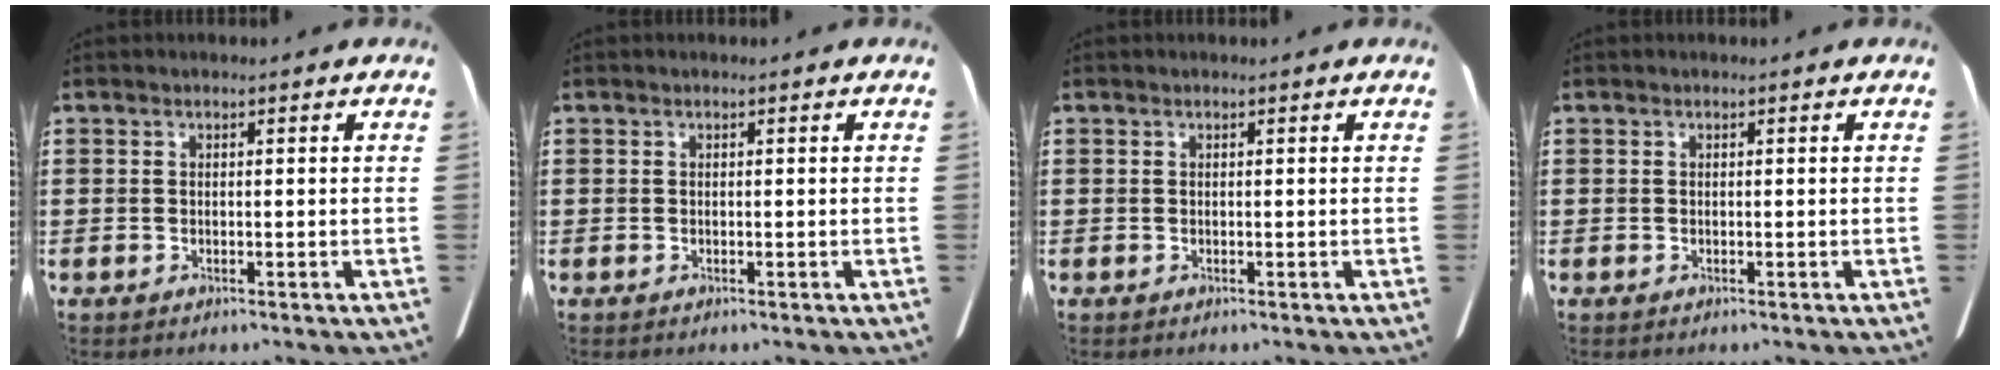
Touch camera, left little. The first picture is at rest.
{"total": 0.0}
{"total": 0.0}
{"total": 0.0}